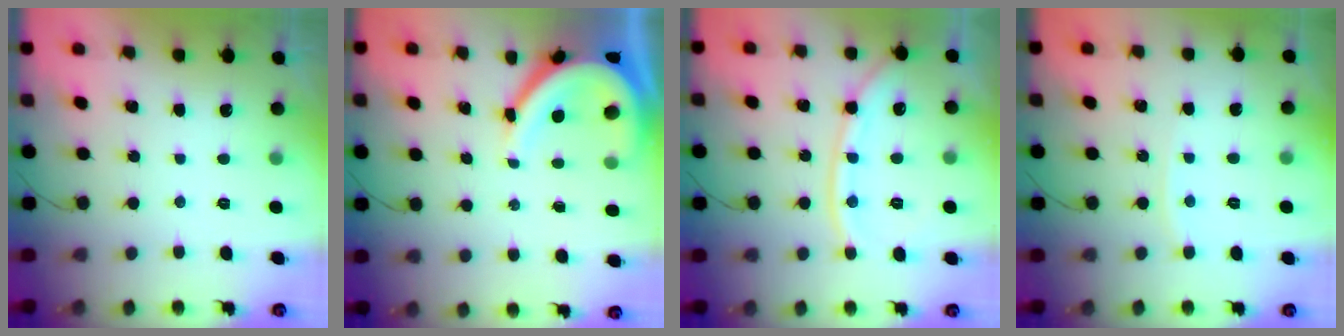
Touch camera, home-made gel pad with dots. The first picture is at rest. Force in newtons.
{"total": 10.5, "press": 10.4, "slide": 1.2}
{"total": 12.7, "press": 12.6, "slide": 1.7}
{"total": 2.8, "press": 2.7, "slide": 0.3}